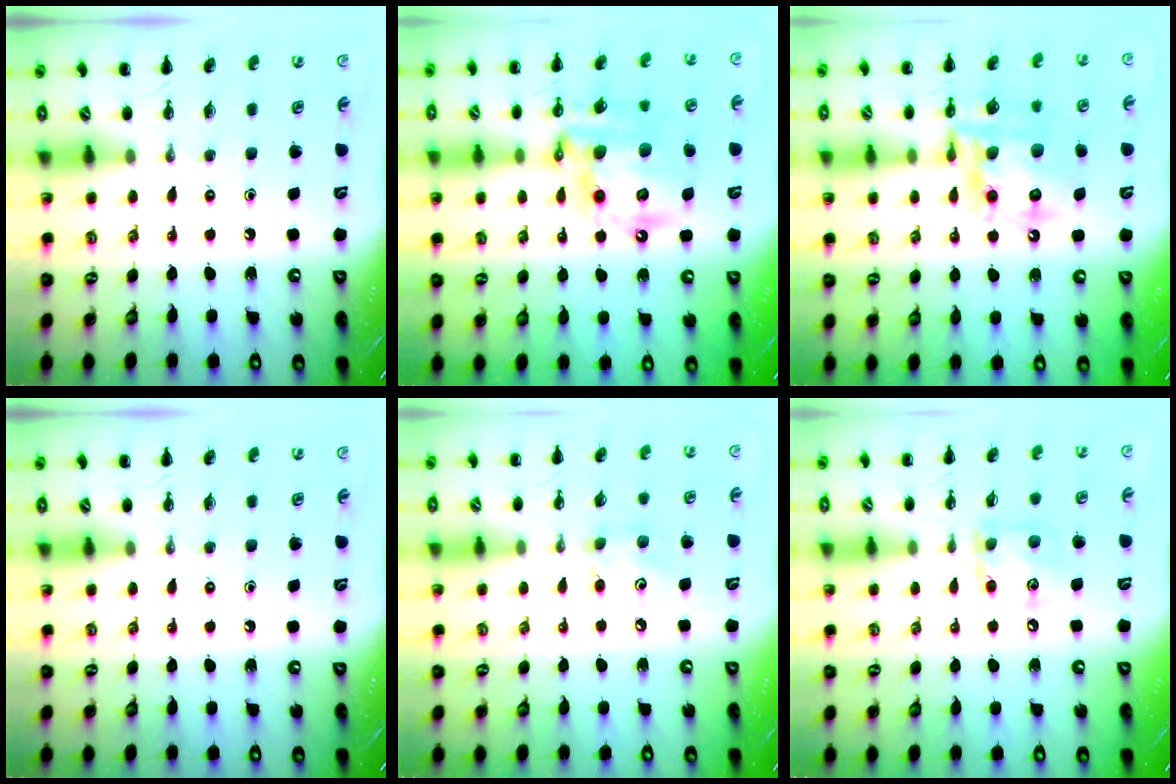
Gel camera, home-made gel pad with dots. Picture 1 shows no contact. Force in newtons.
{"total": 17.5, "press": 17.2, "slide": 3.6}
{"total": 16.6, "press": 16.2, "slide": 3.6}
{"total": 0.0}
{"total": 3.8, "press": 3.7, "slide": 0.9}
{"total": 8.9, "press": 8.9, "slide": 0.6}